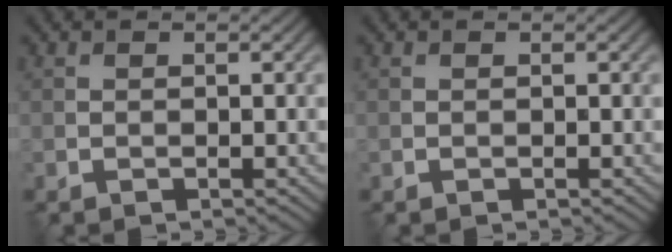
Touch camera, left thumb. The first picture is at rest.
{"total": 0.0}